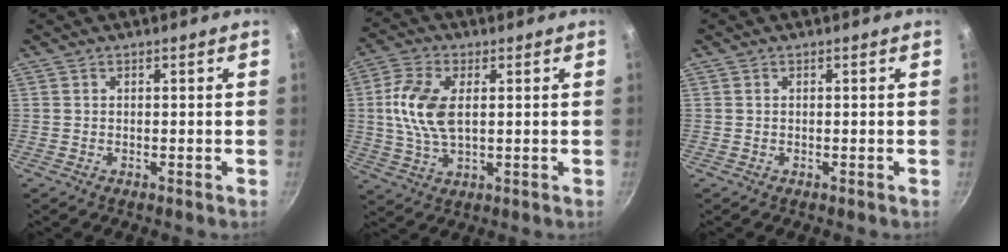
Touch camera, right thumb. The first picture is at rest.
{"total": 10.5, "force": [1.4, 5.7, 8.6], "torque": [-0.174, 0.007, 0.026]}
{"total": 0.0}